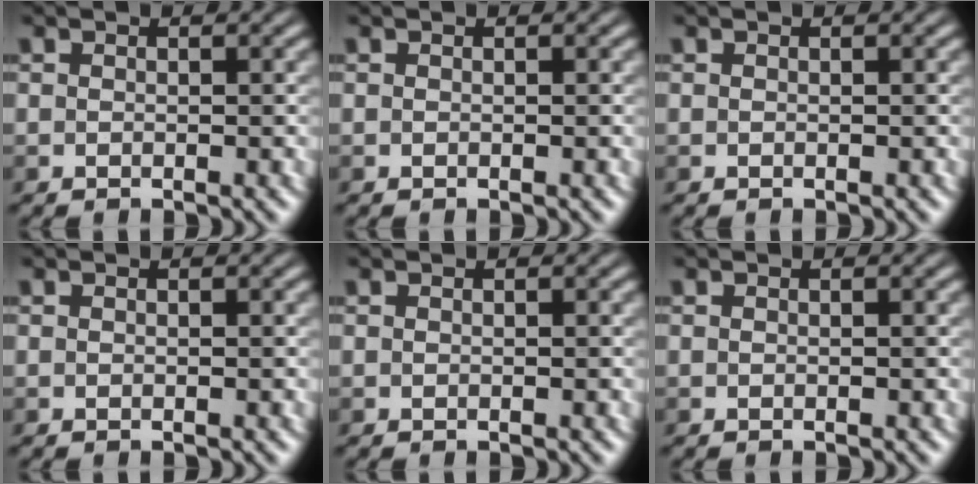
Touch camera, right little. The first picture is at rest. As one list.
[{"total": 0.0}, {"total": 0.0}, {"total": 0.0}, {"total": 0.0}, {"total": 0.0}]